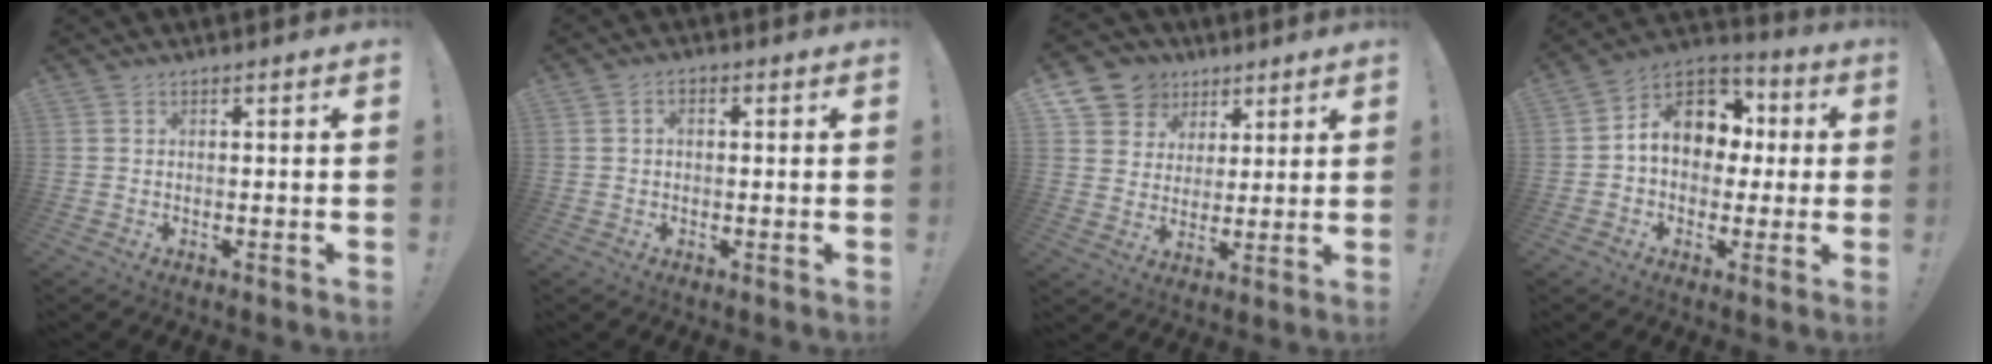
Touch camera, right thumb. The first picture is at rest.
{"total": 2.0, "force": [-0.3, 1.4, 1.3], "torque": [-0.023, 0.007, -0.007]}
{"total": 9.6, "force": [4.7, 8.2, 1.8], "torque": [-0.030, -0.031, 0.096]}
{"total": 13.3, "force": [2.2, 10.4, 8.0], "torque": [-0.116, 0.009, 0.049]}